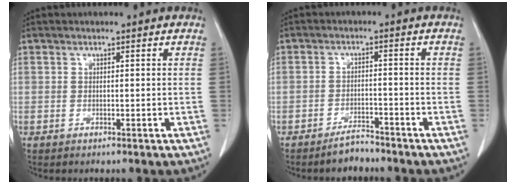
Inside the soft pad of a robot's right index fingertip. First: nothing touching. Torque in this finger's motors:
{"motor_torque": [-0.22, -0.19, -0.20, -0.10]}